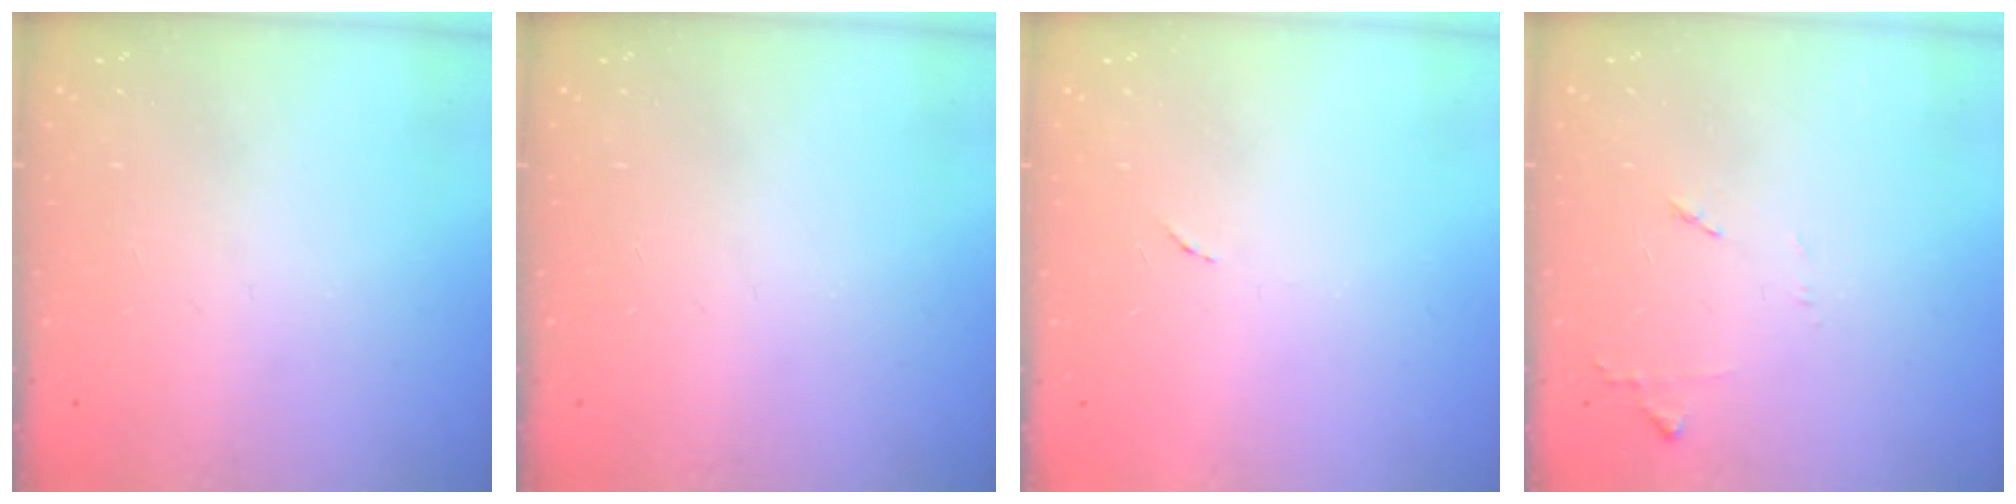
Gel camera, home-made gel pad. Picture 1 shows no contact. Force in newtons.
{"total": 0.0}
{"total": 3.3, "press": 3.3, "slide": 0.2}
{"total": 6.8, "press": 6.8, "slide": 0.9}